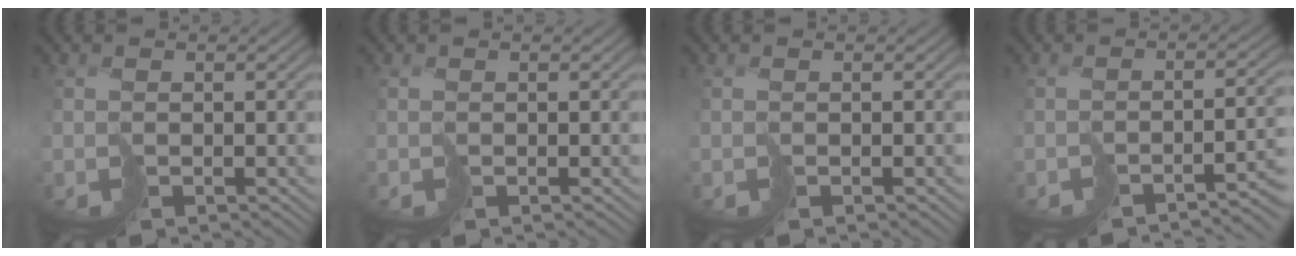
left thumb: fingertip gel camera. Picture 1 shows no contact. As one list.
[{"total": 0.0}, {"total": 0.0}, {"total": 5.1, "force": [-4.0, 0.6, 3.1], "torque": [-0.034, -0.012, -0.058]}]